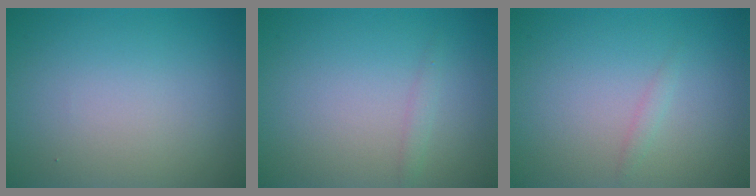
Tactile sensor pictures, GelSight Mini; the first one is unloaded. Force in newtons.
{"total": 0.8, "press": 0.8, "slide": 0.0}
{"total": 0.7, "press": 0.7, "slide": 0.1}